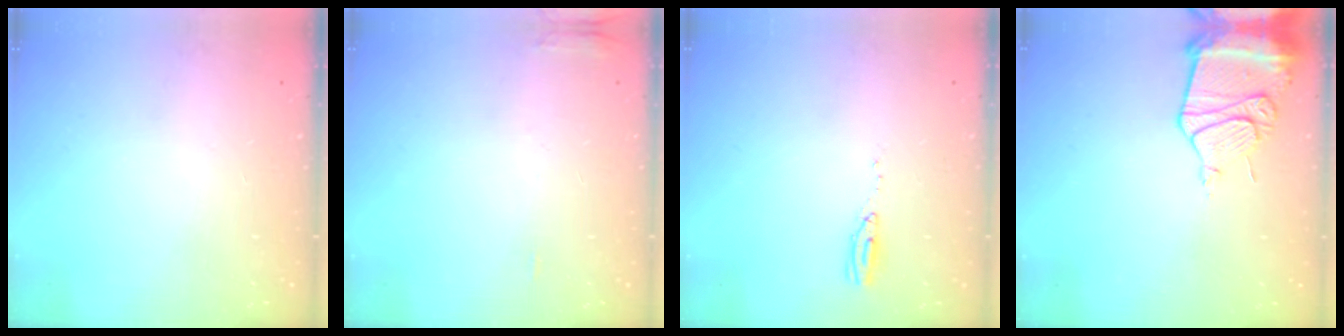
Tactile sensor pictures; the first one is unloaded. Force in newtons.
{"total": 4.1, "press": 3.9, "slide": 1.1}
{"total": 3.6, "press": 3.3, "slide": 1.5}
{"total": 13.6, "press": 13.5, "slide": 1.5}